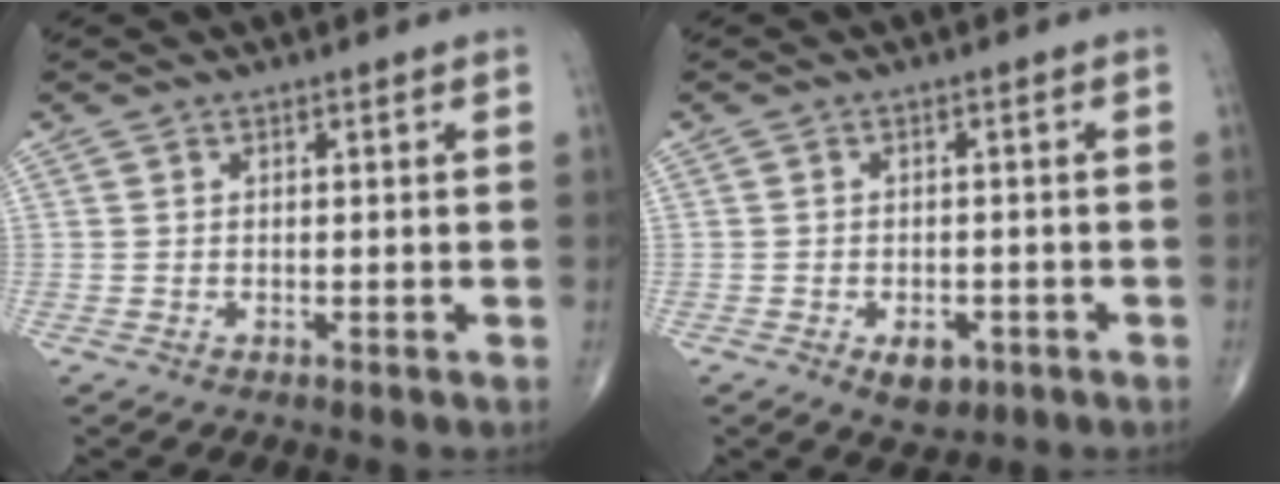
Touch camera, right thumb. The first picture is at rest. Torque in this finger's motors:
{"motor_torque": [1.30, 0.82, 0.29, -0.37, 0.02]}